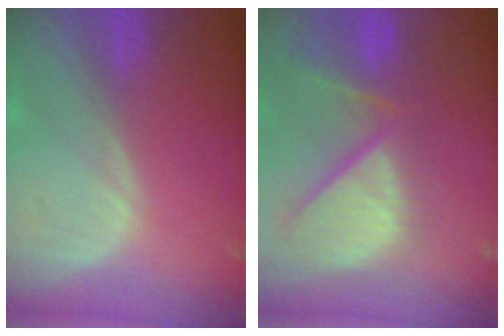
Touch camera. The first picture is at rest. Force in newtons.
{"total": 11.9, "press": 10.3, "slide": 5.9}